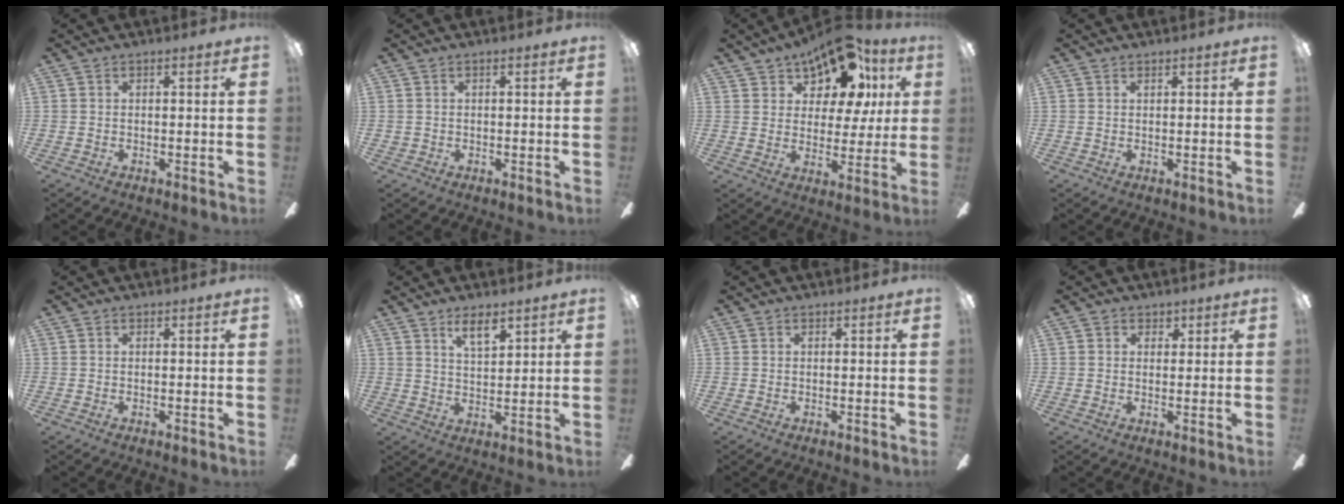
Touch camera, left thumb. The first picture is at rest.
{"total": 0.8, "force": [0.0, 0.6, 0.4], "torque": [-0.008, 0.005, -0.001]}
{"total": 15.1, "force": [10.5, 7.8, 7.6], "torque": [-0.135, -0.056, 0.186]}
{"total": 0.7, "force": [0.6, 0.3, 0.1], "torque": [-0.003, 0.002, 0.011]}
{"total": 0.0}
{"total": 6.1, "force": [4.5, 2.2, 3.6], "torque": [-0.055, -0.021, 0.077]}
{"total": 0.0}
{"total": 1.9, "force": [1.0, 1.6, 0.1], "torque": [0.012, -0.001, 0.015]}